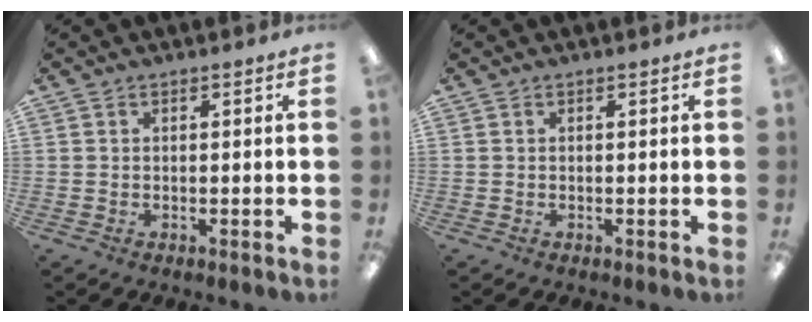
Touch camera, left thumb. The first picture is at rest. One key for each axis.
{"total": 0.0}